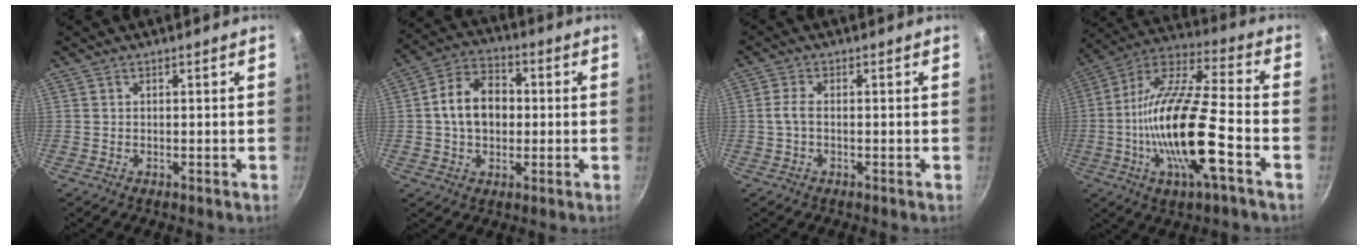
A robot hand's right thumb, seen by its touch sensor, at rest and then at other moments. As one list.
[{"total": 11.4, "force": [0.3, 8.3, 7.8], "torque": [-0.104, 0.024, -0.007]}, {"total": 2.6, "force": [-0.3, 1.3, 2.2], "torque": [-0.053, 0.011, -0.010]}, {"total": 21.4, "force": [-5.6, 5.8, 19.8], "torque": [-0.373, 0.027, -0.120]}]